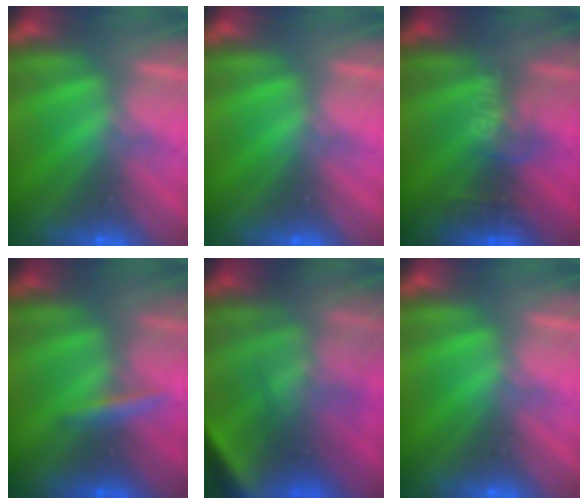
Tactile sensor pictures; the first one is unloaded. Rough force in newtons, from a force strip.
{"total": 0.0}
{"total": 2.8}
{"total": 2.4}
{"total": 4.7}
{"total": 0.0}